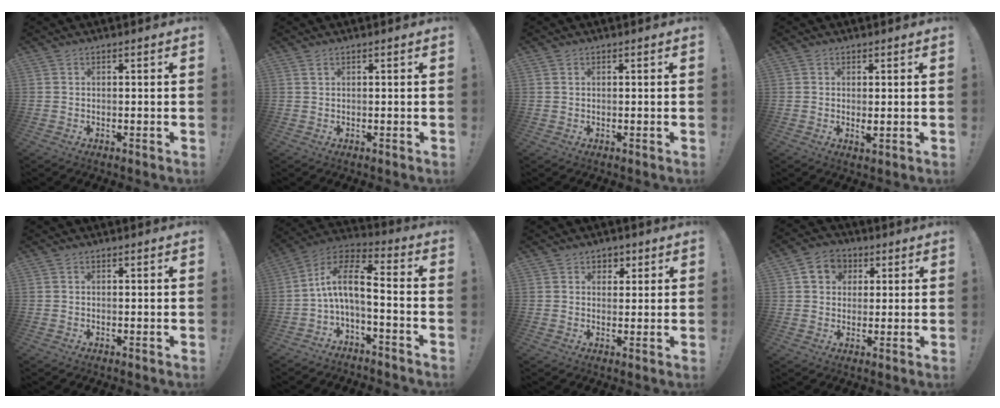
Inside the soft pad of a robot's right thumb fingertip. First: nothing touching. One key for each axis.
{"total": 1.1, "fx": 0.7, "fy": 0.4, "fz": 0.8, "tx": -0.008, "ty": -0.001, "tz": 0.011}
{"total": 0.6, "fx": 0.4, "fy": 0.4, "fz": 0.3, "tx": -0.009, "ty": 0.002, "tz": 0.008}
{"total": 1.7, "fx": 0.5, "fy": 0.8, "fz": 1.4, "tx": -0.016, "ty": -0.005, "tz": 0.010}
{"total": 0.0}
{"total": 10.8, "fx": -0.5, "fy": 4.4, "fz": 9.8, "tx": -0.165, "ty": 0.014, "tz": -0.009}
{"total": 3.4, "fx": 1.5, "fy": 3.0, "fz": 0.9, "tx": -0.001, "ty": -0.006, "tz": 0.024}
{"total": 8.4, "fx": 3.0, "fy": 7.2, "fz": 3.2, "tx": -0.045, "ty": -0.003, "tz": 0.062}